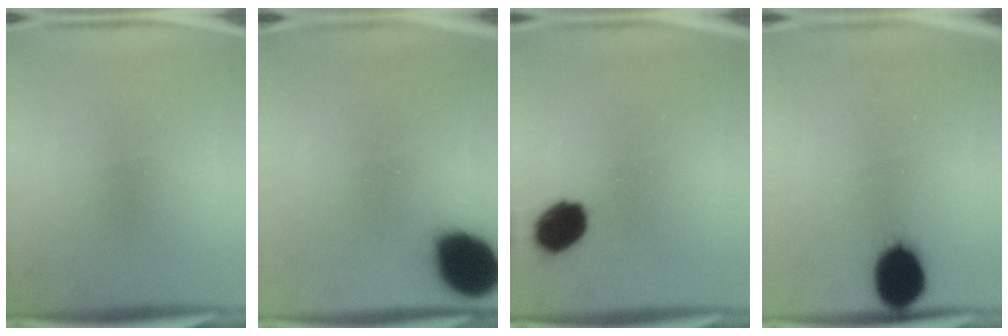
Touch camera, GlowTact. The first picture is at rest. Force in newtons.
{"total": 19.1}
{"total": 9.1}
{"total": 11.3}